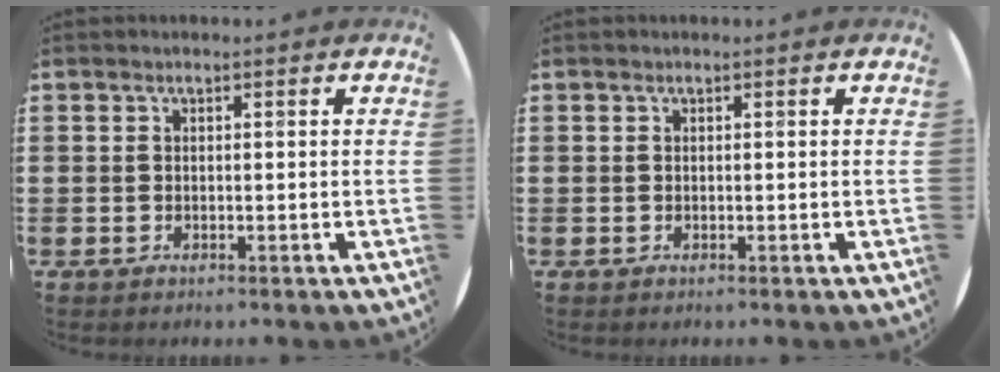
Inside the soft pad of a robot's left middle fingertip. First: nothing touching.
{"total": 0.0}